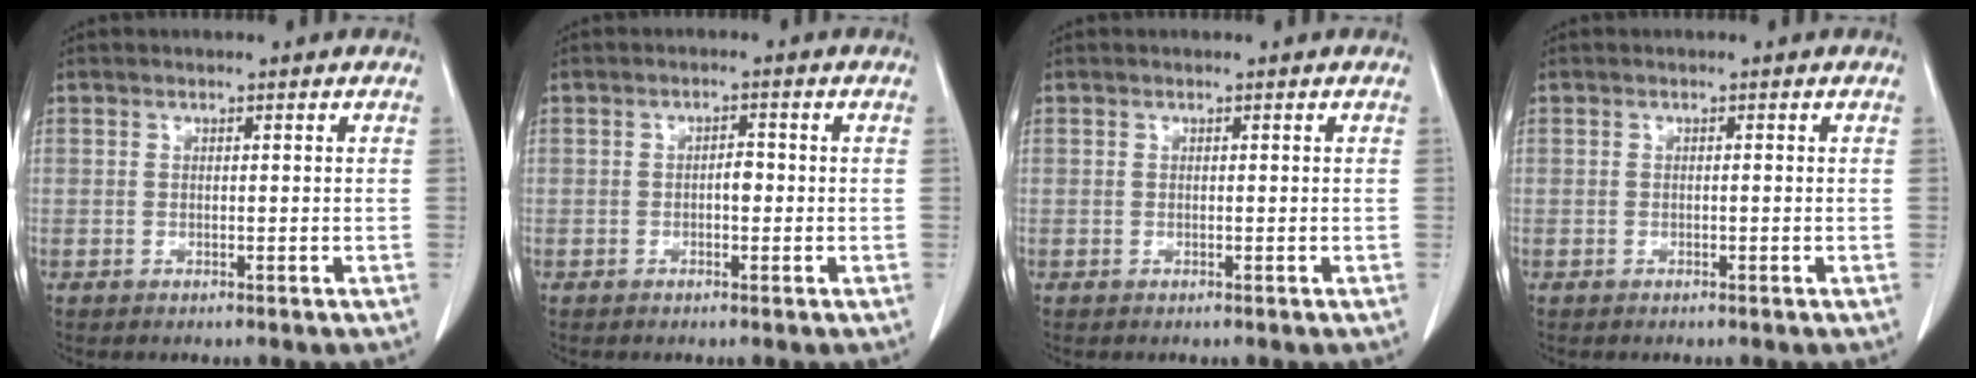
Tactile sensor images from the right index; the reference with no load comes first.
{"total": 1.8, "force": [-0.3, 0.8, 1.6], "torque": [-0.022, 0.004, -0.005]}
{"total": 0.0}
{"total": 0.0}